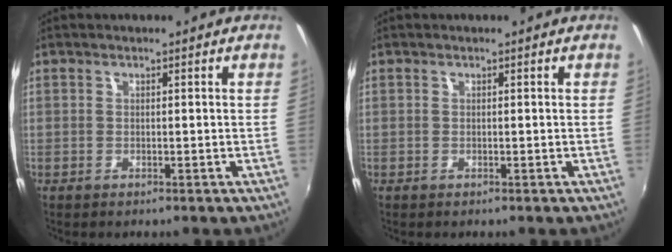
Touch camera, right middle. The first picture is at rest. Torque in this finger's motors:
{"motor_torque": [0.00, 0.00, 0.00, 0.00]}